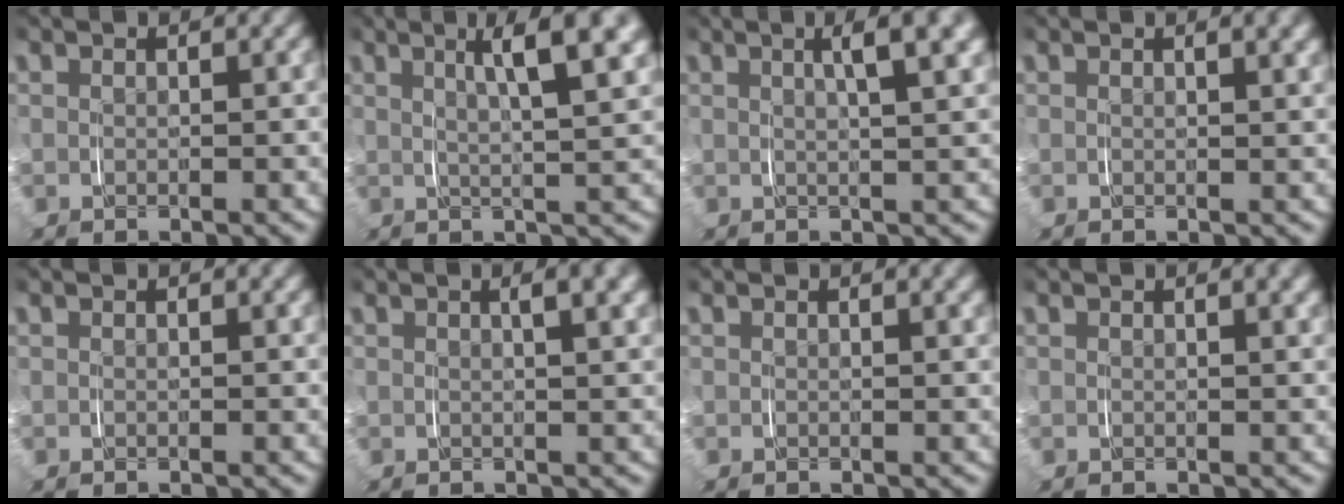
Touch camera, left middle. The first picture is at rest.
{"total": 4.4, "force": [2.8, -0.5, 3.3], "torque": [-0.034, 0.016, 0.039]}
{"total": 3.5, "force": [2.3, -0.4, 2.6], "torque": [-0.020, 0.018, 0.032]}
{"total": 1.5, "force": [1.1, -0.2, 0.9], "torque": [-0.006, 0.010, 0.016]}
{"total": 0.0}
{"total": 2.7, "force": [1.8, 0.1, 2.0], "torque": [-0.015, 0.017, 0.024]}
{"total": 0.6, "force": [0.5, -0.3, 0.2], "torque": [0.001, 0.003, 0.008]}
{"total": 1.2, "force": [0.9, -0.3, 0.7], "torque": [-0.005, 0.007, 0.014]}